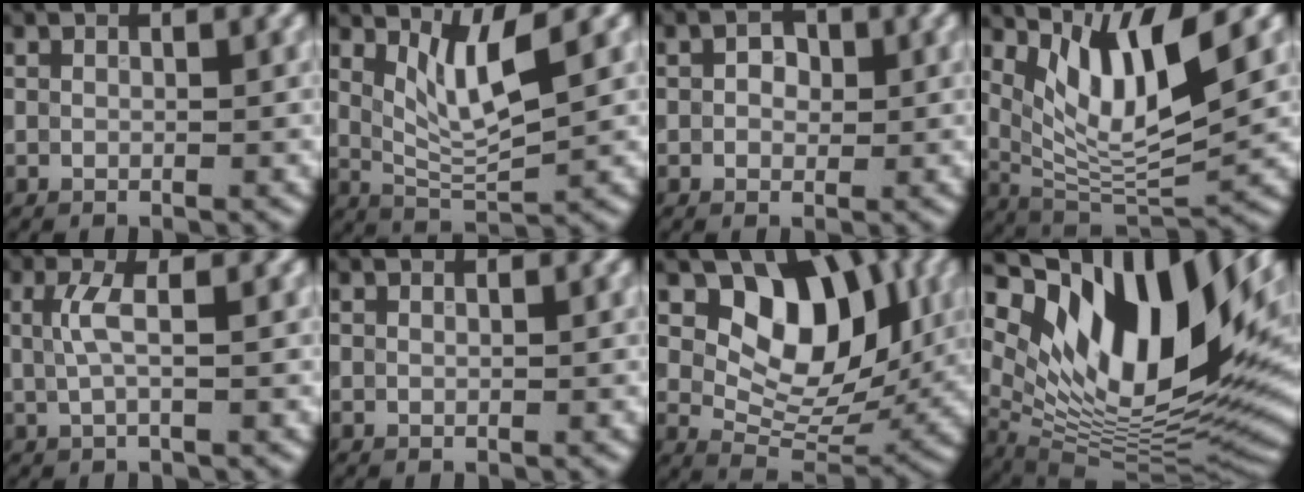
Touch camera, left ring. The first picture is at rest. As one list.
[{"total": 4.5, "force": [2.0, 0.9, 3.9], "torque": [-0.082, -0.010, 0.045]}, {"total": 1.8, "force": [0.2, 1.3, 1.1], "torque": [-0.014, 0.002, -0.002]}, {"total": 7.7, "force": [3.7, 2.3, 6.4], "torque": [-0.117, -0.014, 0.071]}, {"total": 2.2, "force": [0.3, 0.5, 2.1], "torque": [-0.047, -0.001, 0.006]}, {"total": 0.0}, {"total": 8.8, "force": [3.1, 5.6, 6.0], "torque": [-0.079, -0.014, 0.048]}, {"total": 15.9, "force": [7.3, 6.9, 12.4], "torque": [-0.206, 0.005, 0.124]}]